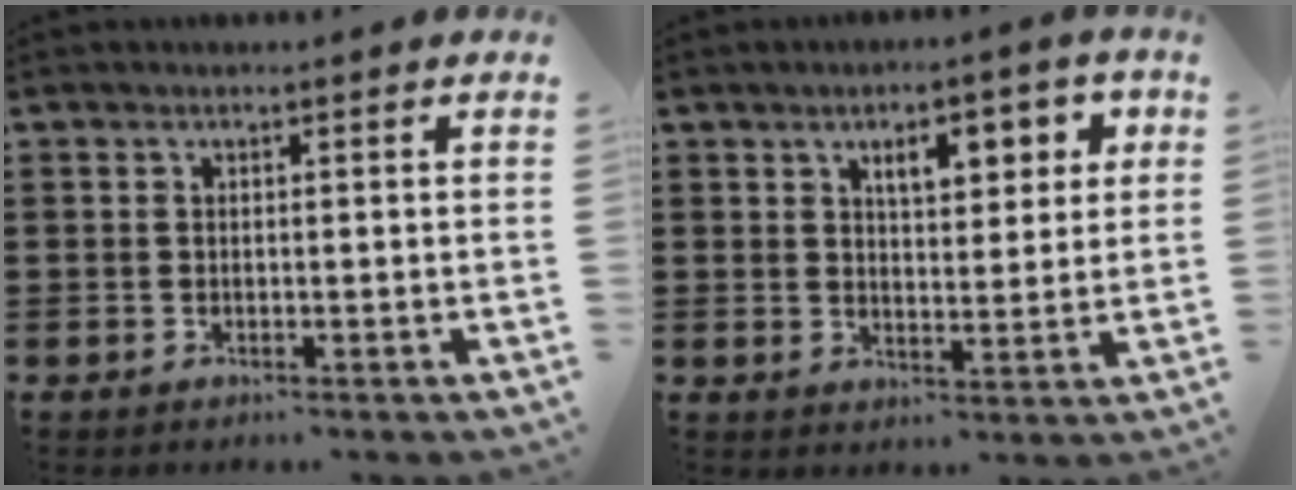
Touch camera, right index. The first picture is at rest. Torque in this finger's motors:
{"motor_torque": [0.62, 0.13, 0.19, 0.11]}